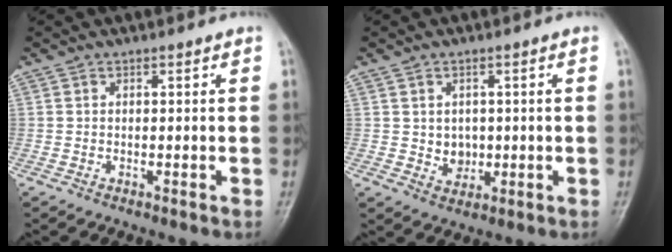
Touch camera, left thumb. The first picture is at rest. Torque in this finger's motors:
{"motor_torque": [-0.62, 0.23, 0.04, -0.02, 0.00]}